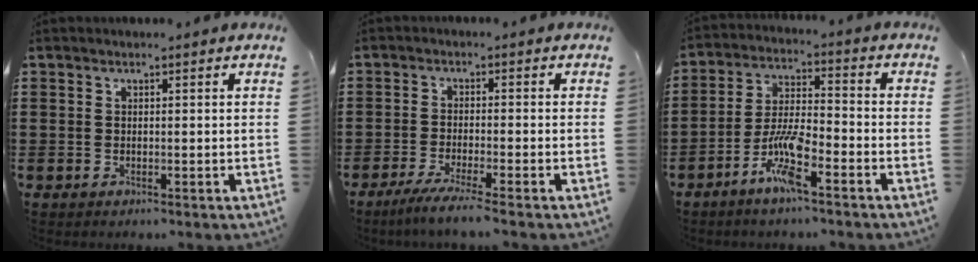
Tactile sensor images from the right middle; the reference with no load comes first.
{"total": 3.7, "force": [-3.1, -0.3, 2.0], "torque": [-0.039, -0.010, -0.059]}
{"total": 7.9, "force": [-4.4, 1.6, 6.3], "torque": [-0.144, -0.005, -0.086]}